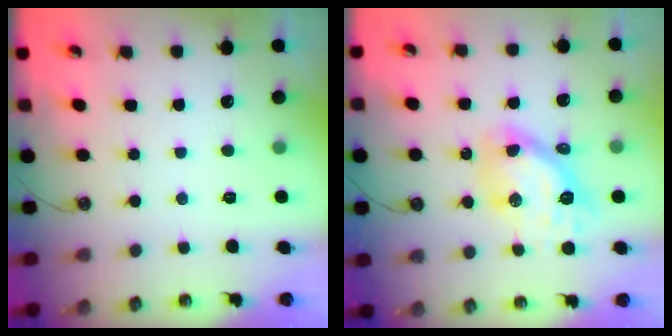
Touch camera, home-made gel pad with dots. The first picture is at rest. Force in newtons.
{"total": 12.8, "press": 12.7, "slide": 1.3}